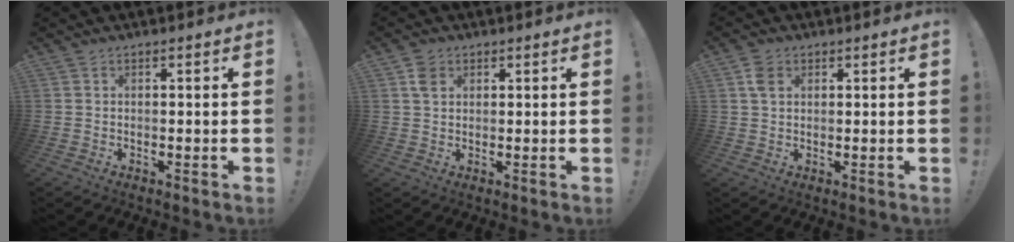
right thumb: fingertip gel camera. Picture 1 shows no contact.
{"total": 3.9, "force": [1.8, 2.9, 1.9], "torque": [-0.029, 0.001, 0.034]}
{"total": 4.5, "force": [1.9, 3.2, 2.6], "torque": [-0.043, 0.002, 0.037]}